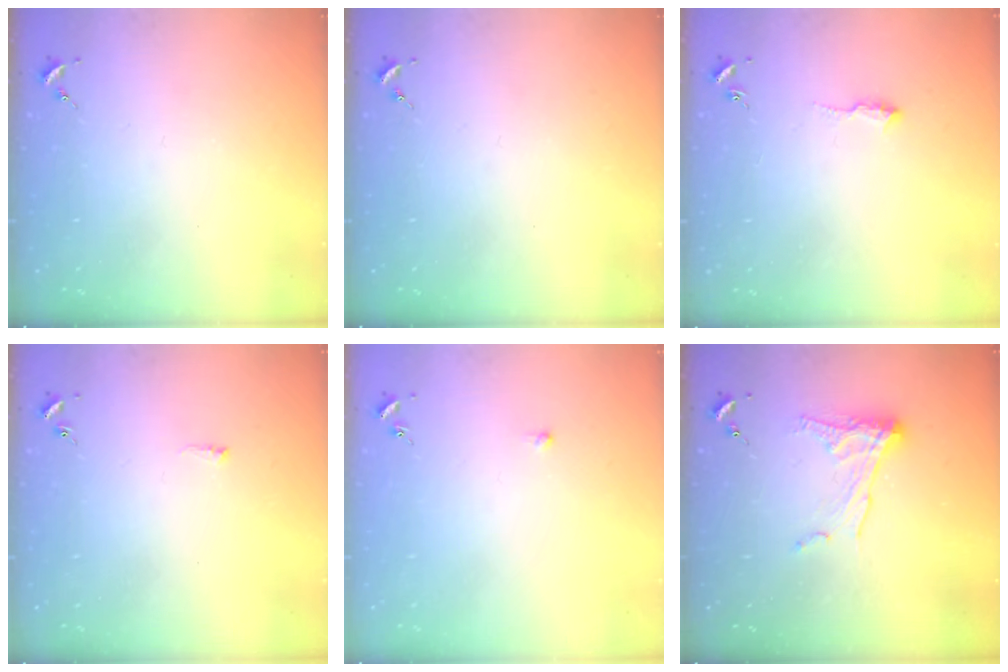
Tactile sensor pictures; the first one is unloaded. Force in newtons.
{"total": 0.0}
{"total": 5.8, "press": 5.8, "slide": 0.5}
{"total": 3.5, "press": 3.4, "slide": 0.5}
{"total": 2.9, "press": 2.8, "slide": 0.6}
{"total": 10.1, "press": 10.1, "slide": 0.8}